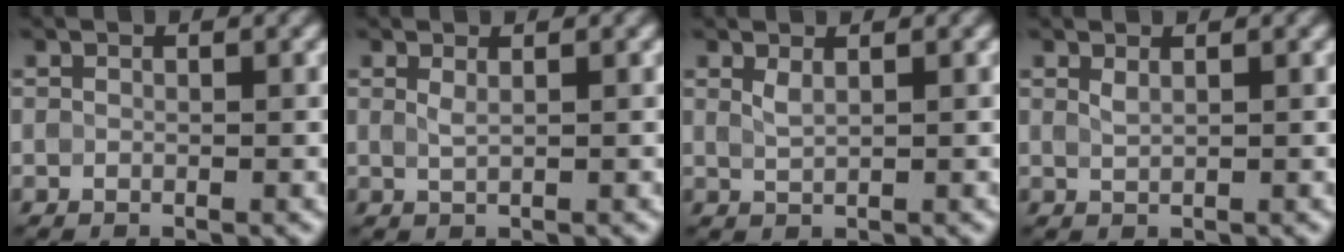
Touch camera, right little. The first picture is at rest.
{"total": 0.8, "force": [0.5, 0.0, 0.7], "torque": [-0.019, 0.004, 0.011]}
{"total": 1.1, "force": [0.7, 0.1, 0.8], "torque": [-0.024, 0.003, 0.018]}
{"total": 0.8, "force": [0.6, 0.0, 0.5], "torque": [-0.017, 0.003, 0.014]}